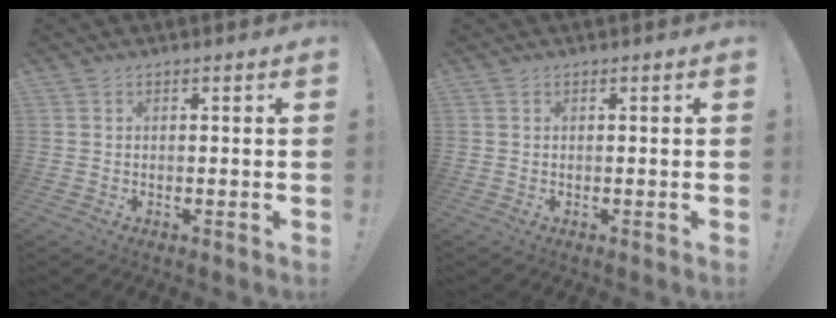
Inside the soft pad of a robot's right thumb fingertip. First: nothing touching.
{"total": 0.0}